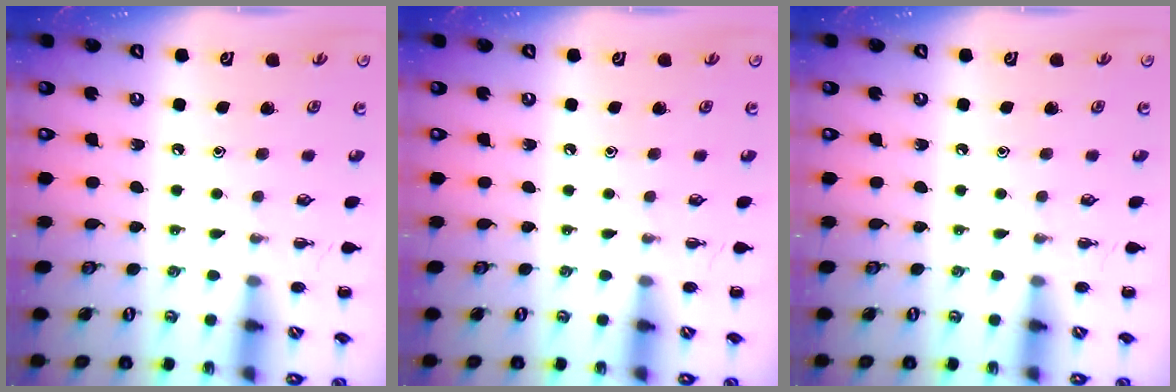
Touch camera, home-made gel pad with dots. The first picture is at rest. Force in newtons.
{"total": 0.0}
{"total": 0.0}